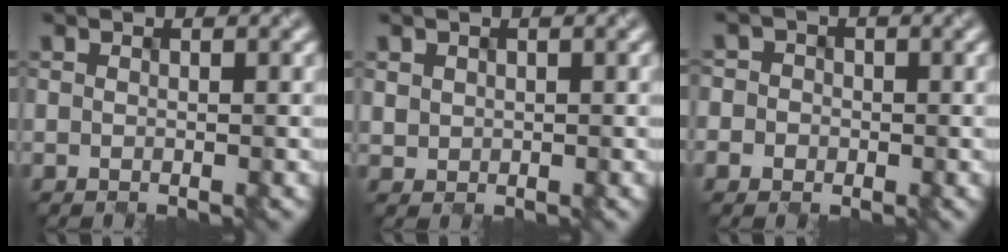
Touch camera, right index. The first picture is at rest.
{"total": 0.6, "force": [0.1, 0.5, -0.3], "torque": [-0.006, 0.000, 0.016]}
{"total": 1.9, "force": [-0.4, 1.9, 0.0], "torque": [0.010, 0.003, -0.017]}